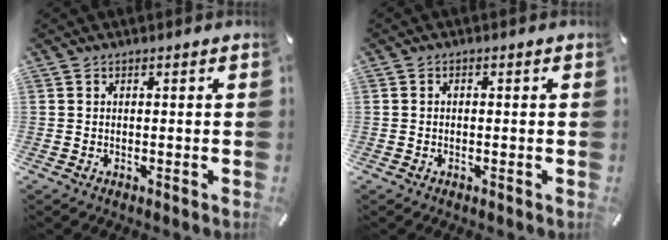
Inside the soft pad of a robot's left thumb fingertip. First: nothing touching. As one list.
[{"total": 0.7, "force": [-0.3, 0.5, 0.4], "torque": [-0.008, 0.002, -0.006]}]